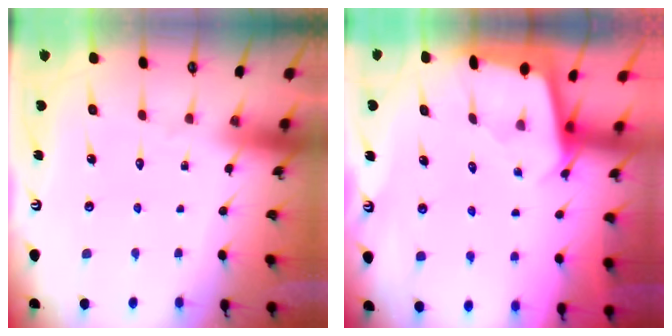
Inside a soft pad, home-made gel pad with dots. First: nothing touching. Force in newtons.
{"total": 1.9, "press": 1.9, "slide": 0.1}